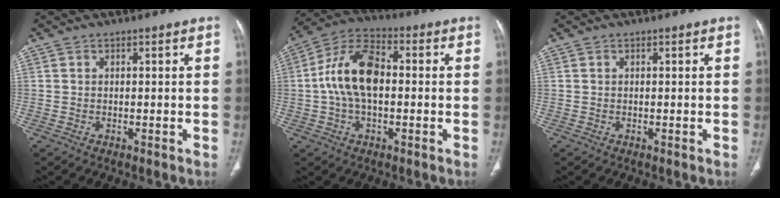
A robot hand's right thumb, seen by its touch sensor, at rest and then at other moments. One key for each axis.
{"total": 12.7, "fx": 0.0, "fy": 7.2, "fz": 10.5, "tx": -0.199, "ty": 0.033, "tz": -0.008}
{"total": 0.0}